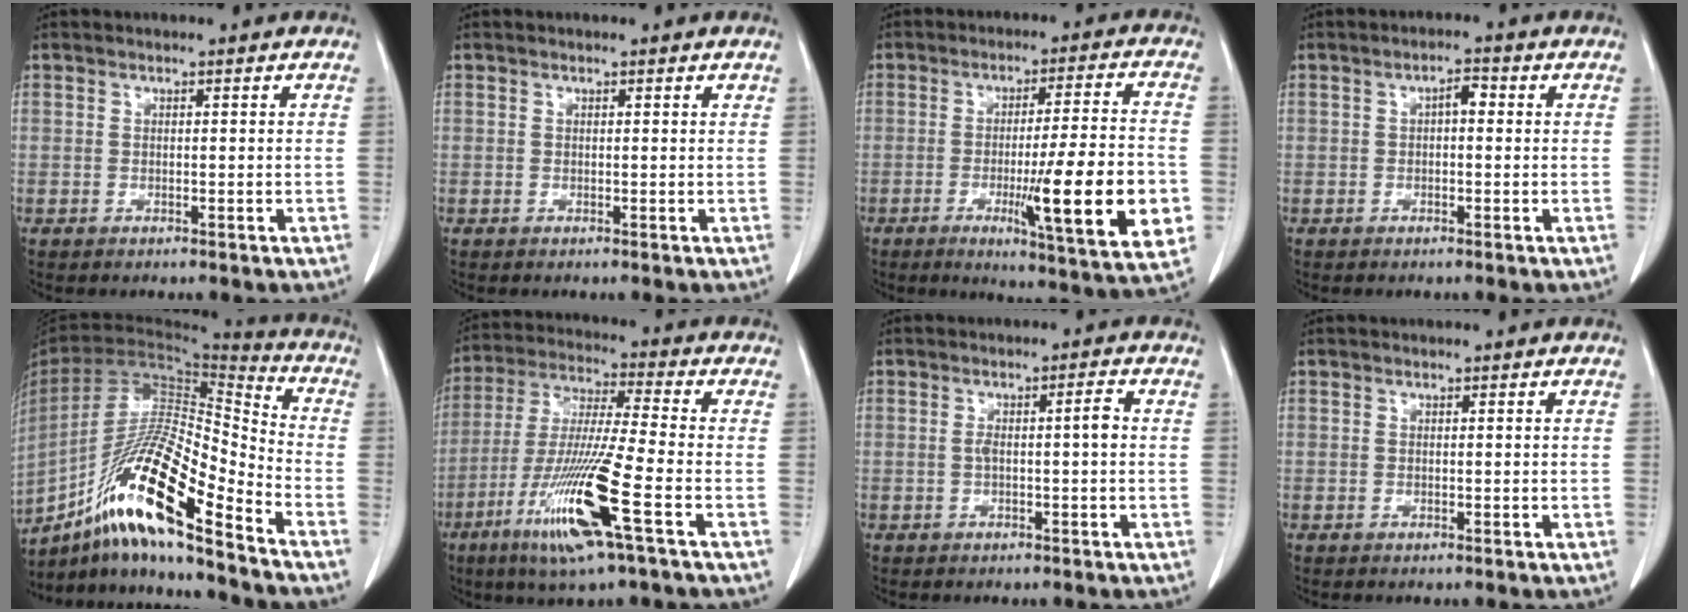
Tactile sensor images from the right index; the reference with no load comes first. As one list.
[{"total": 0.0}, {"total": 17.2, "force": [-4.3, 0.2, 16.7], "torque": [-0.207, -0.025, -0.061]}, {"total": 2.2, "force": [0.2, 1.0, 2.0], "torque": [-0.028, 0.010, 0.001]}, {"total": 19.3, "force": [-11.8, 1.8, 15.2], "torque": [-0.305, -0.013, -0.214]}, {"total": 15.2, "force": [-6.6, -0.4, 13.7], "torque": [-0.283, -0.026, -0.125]}, {"total": 3.0, "force": [-0.1, 0.2, 3.0], "torque": [-0.053, 0.009, -0.001]}, {"total": 0.0}]